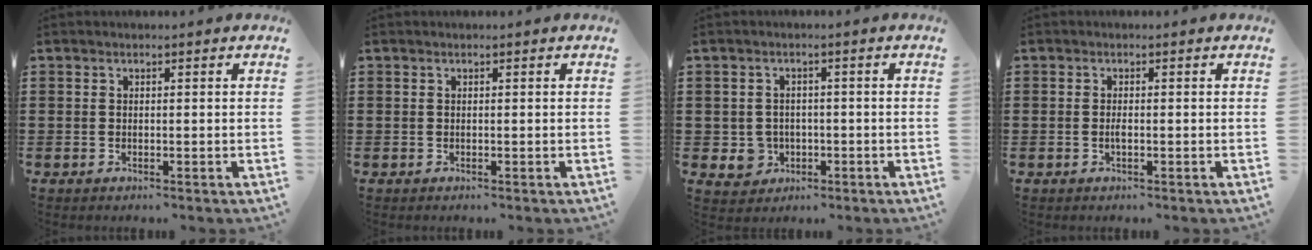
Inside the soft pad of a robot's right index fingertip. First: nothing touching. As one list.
[{"total": 0.0}, {"total": 3.3, "force": [-1.0, 3.1, 0.7], "torque": [-0.023, 0.005, -0.021]}, {"total": 1.2, "force": [-0.3, 0.2, 1.1], "torque": [-0.022, -0.003, -0.006]}]